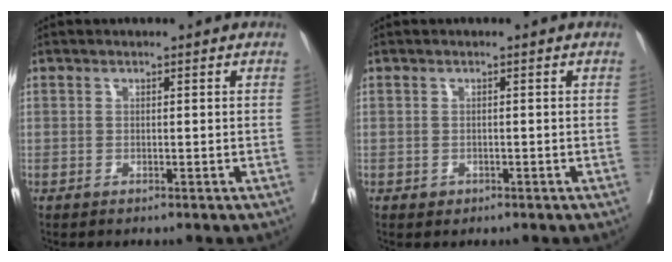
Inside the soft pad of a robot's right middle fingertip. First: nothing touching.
{"total": 0.8, "force": [-0.4, 0.7, 0.2], "torque": [-0.003, 0.003, -0.002]}